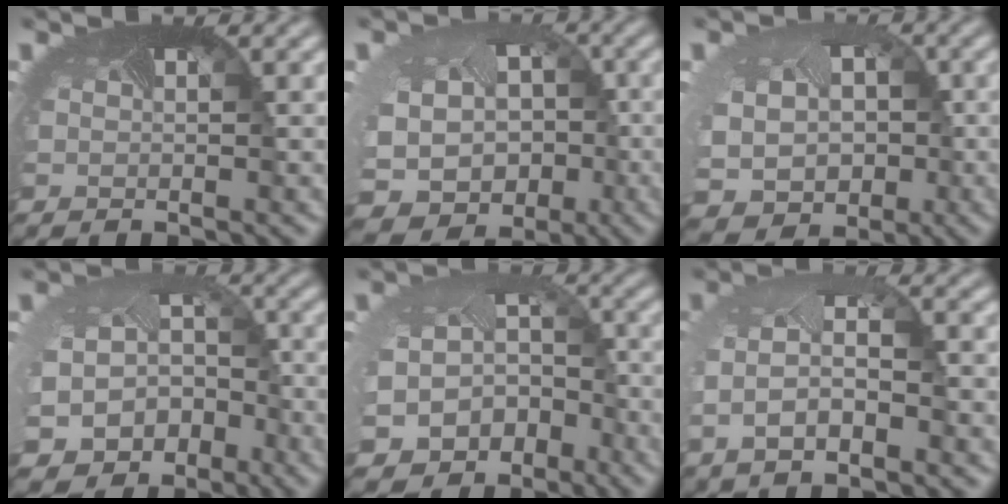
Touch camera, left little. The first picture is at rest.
{"total": 12.6, "force": [-3.8, 10.3, 6.3], "torque": [-0.146, -0.047, -0.045]}
{"total": 8.6, "force": [-1.1, 7.2, 4.5], "torque": [-0.085, -0.039, -0.014]}
{"total": 10.4, "force": [-5.5, 8.1, 3.4], "torque": [-0.078, -0.058, -0.073]}
{"total": 11.2, "force": [-6.4, 8.5, 3.6], "torque": [-0.082, -0.059, -0.079]}
{"total": 4.9, "force": [-0.4, 2.3, 4.4], "torque": [-0.098, 0.000, -0.009]}